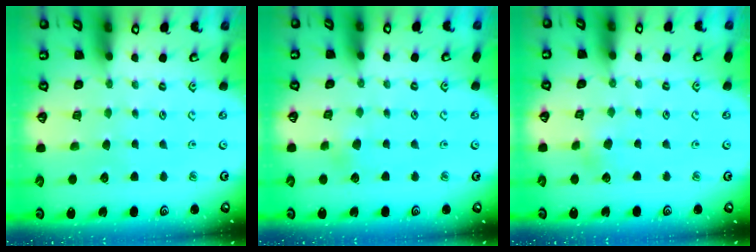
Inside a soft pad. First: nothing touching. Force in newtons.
{"total": 2.3, "press": 2.3, "slide": 0.2}
{"total": 1.8, "press": 1.7, "slide": 0.2}